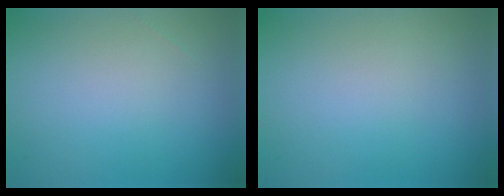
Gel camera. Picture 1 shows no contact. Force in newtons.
{"total": 0.0}